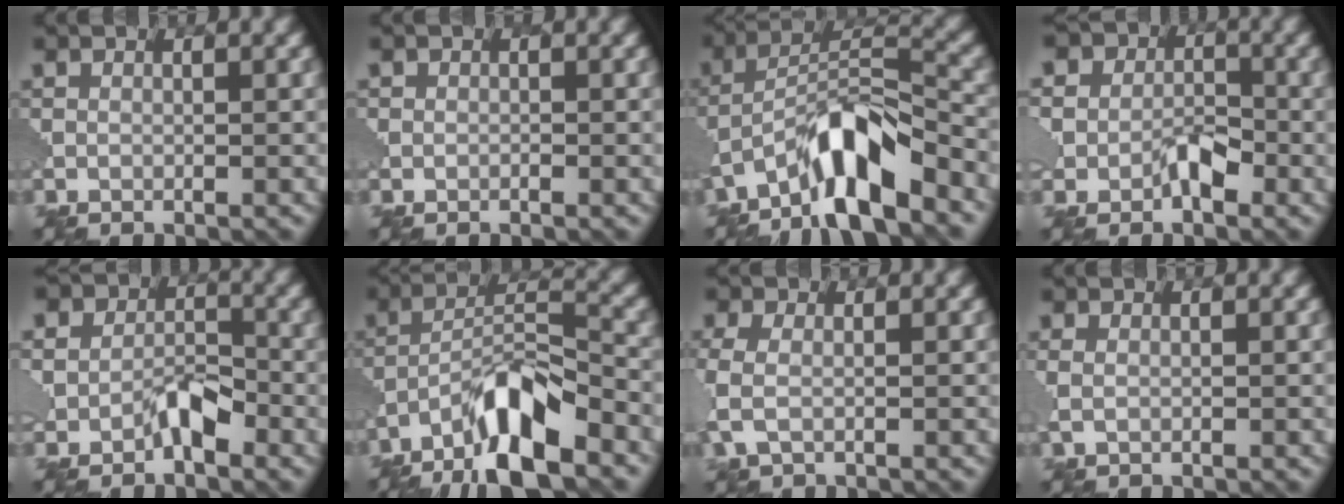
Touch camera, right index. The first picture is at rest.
{"total": 0.6, "force": [-0.1, 0.6, 0.2], "torque": [0.001, -0.002, -0.004]}
{"total": 8.3, "force": [-5.6, 1.9, 5.8], "torque": [-0.101, 0.012, -0.108]}
{"total": 5.6, "force": [-0.4, 4.6, 3.1], "torque": [-0.024, -0.002, -0.026]}
{"total": 3.7, "force": [-1.3, 2.6, 2.2], "torque": [-0.023, 0.006, -0.031]}
{"total": 9.1, "force": [-6.2, 2.2, 6.3], "torque": [-0.106, 0.010, -0.116]}
{"total": 3.0, "force": [-0.2, 1.9, 2.4], "torque": [-0.065, -0.003, -0.012]}
{"total": 1.3, "force": [0.2, 0.9, 1.0], "torque": [-0.023, -0.003, 0.005]}